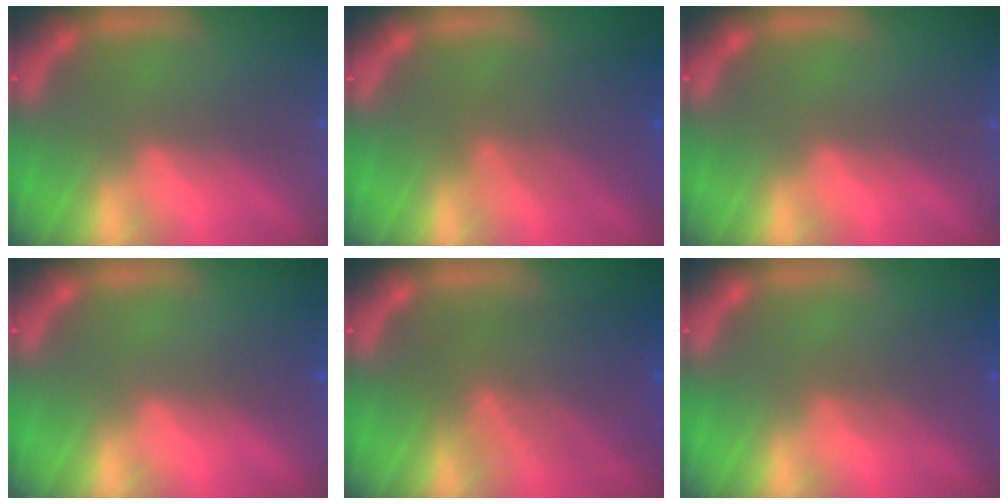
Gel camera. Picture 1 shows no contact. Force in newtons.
{"total": 5.1}
{"total": 0.0}
{"total": 1.0}
{"total": 7.5}
{"total": 2.9}